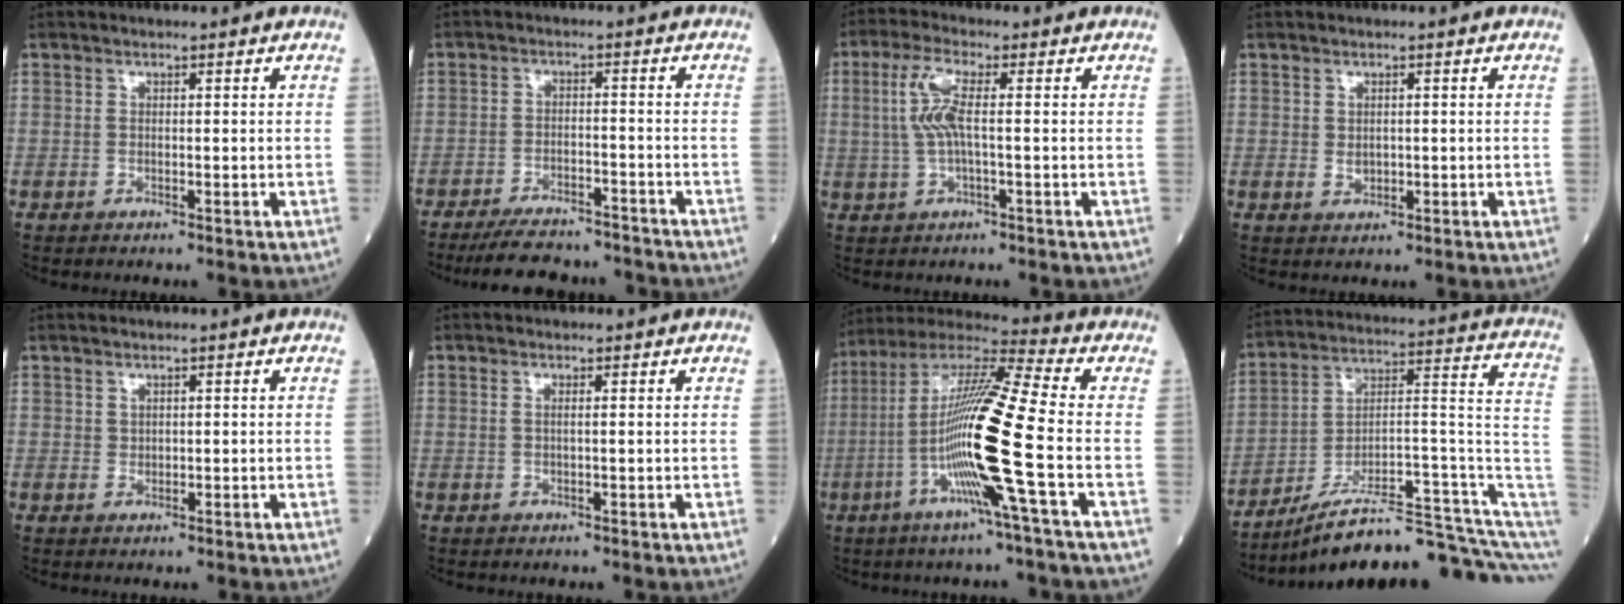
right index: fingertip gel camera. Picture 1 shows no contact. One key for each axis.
{"total": 10.9, "fx": -10.1, "fy": 2.3, "fz": 3.4, "tx": -0.053, "ty": 0.003, "tz": -0.148}
{"total": 5.9, "fx": 0.7, "fy": 1.1, "fz": 5.7, "tx": -0.135, "ty": 0.011, "tz": 0.012}
{"total": 1.4, "fx": 0.0, "fy": 1.1, "fz": 0.9, "tx": -0.015, "ty": -0.001, "tz": 0.005}
{"total": 0.6, "fx": 0.3, "fy": 0.5, "fz": 0.2, "tx": 0.003, "ty": -0.002, "tz": 0.005}
{"total": 0.6, "fx": 0.2, "fy": 0.0, "fz": 0.6, "tx": -0.016, "ty": 0.000, "tz": 0.002}
{"total": 17.2, "fx": -4.2, "fy": -1.3, "fz": 16.6, "tx": -0.325, "ty": -0.007, "tz": -0.095}
{"total": 20.1, "fx": -15.7, "fy": 0.3, "fz": 12.5, "tx": -0.129, "ty": 0.054, "tz": -0.245}